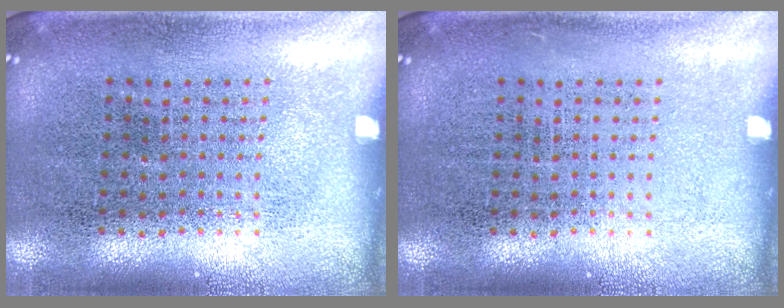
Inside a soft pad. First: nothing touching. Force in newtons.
{"total": 0.0}